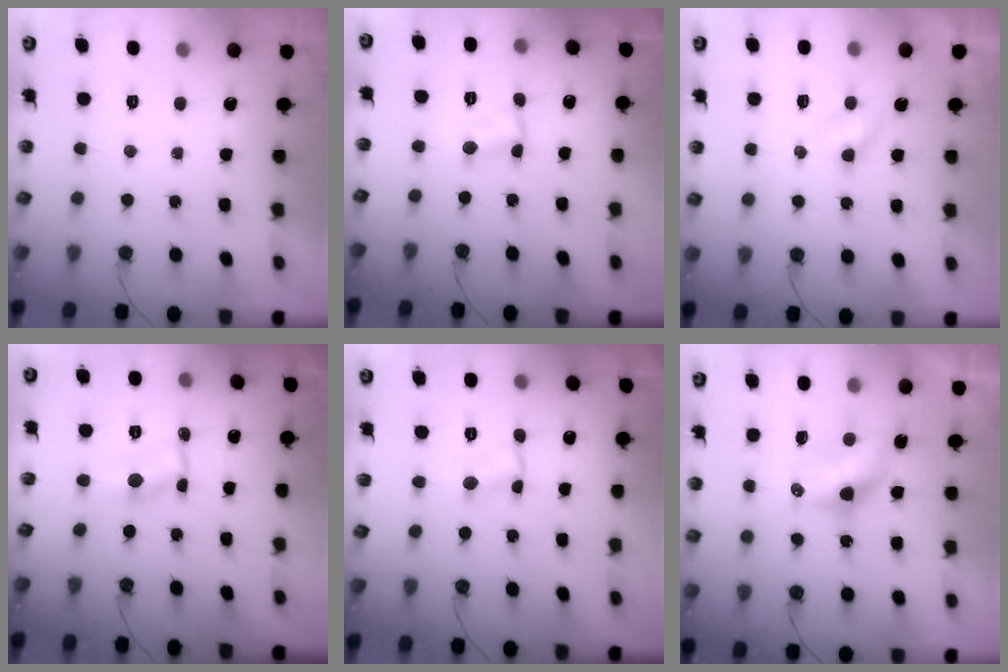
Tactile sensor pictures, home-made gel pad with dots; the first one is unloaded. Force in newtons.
{"total": 1.4, "press": 1.4, "slide": 0.2}
{"total": 3.2, "press": 3.1, "slide": 0.4}
{"total": 0.7, "press": 0.7, "slide": 0.1}
{"total": 1.0, "press": 1.0, "slide": 0.2}
{"total": 6.9, "press": 6.9, "slide": 0.4}